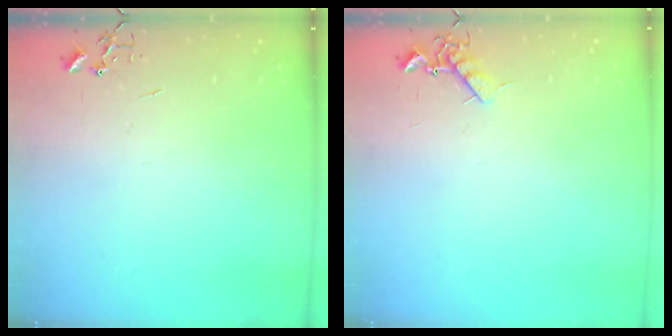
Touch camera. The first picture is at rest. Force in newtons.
{"total": 7.8, "press": 7.8, "slide": 0.8}